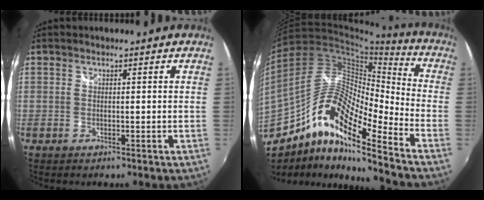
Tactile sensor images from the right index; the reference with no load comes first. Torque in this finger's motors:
{"motor_torque": [0.83, -0.79, 0.66, 0.16]}